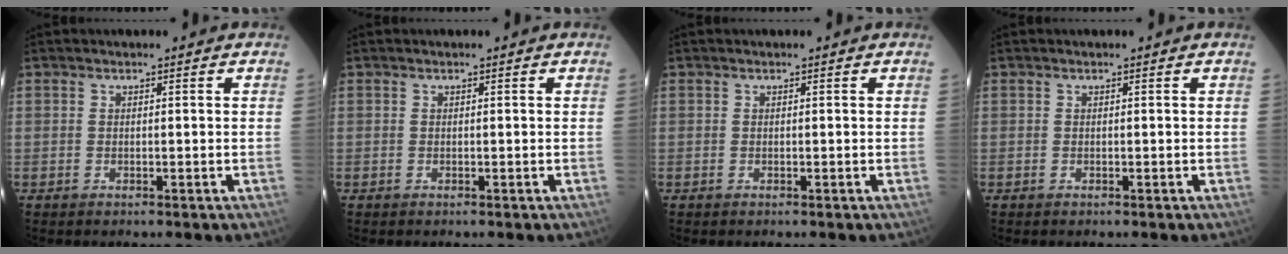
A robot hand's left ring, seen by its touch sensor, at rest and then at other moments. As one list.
[{"total": 0.0}, {"total": 0.0}, {"total": 0.0}]